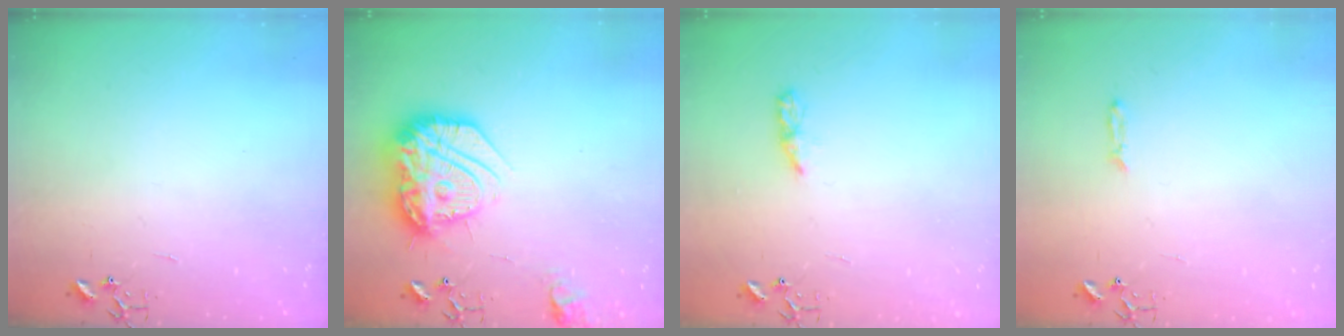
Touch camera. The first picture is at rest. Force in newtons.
{"total": 20.7, "press": 20.6, "slide": 1.5}
{"total": 5.1, "press": 5.1, "slide": 0.6}
{"total": 3.7, "press": 3.6, "slide": 0.4}